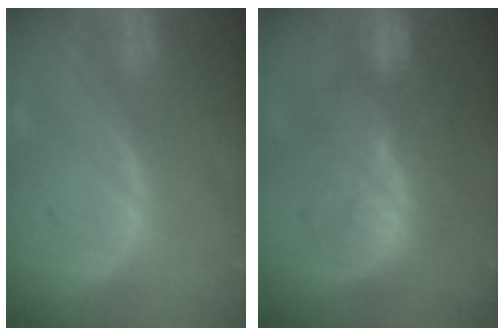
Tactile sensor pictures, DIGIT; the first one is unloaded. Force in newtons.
{"total": 9.2, "press": 9.0, "slide": 2.0}